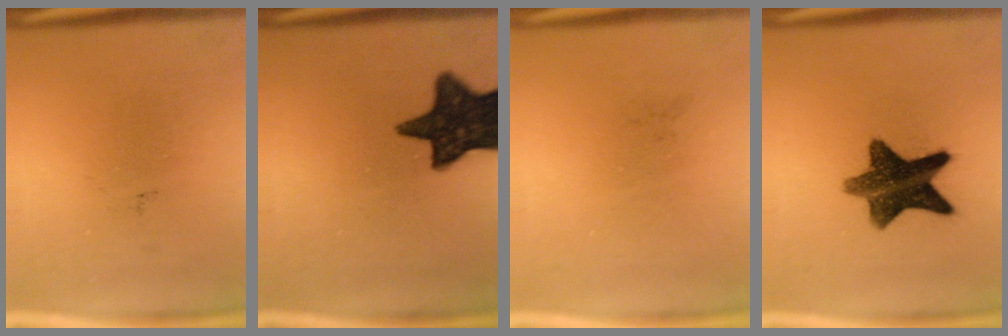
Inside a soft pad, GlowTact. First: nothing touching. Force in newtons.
{"total": 14.4}
{"total": 0.0}
{"total": 12.1}